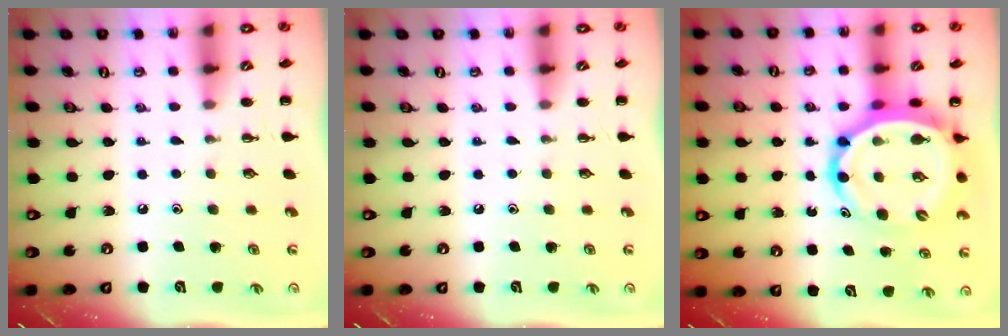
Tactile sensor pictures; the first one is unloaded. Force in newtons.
{"total": 0.0}
{"total": 11.2, "press": 10.8, "slide": 3.0}